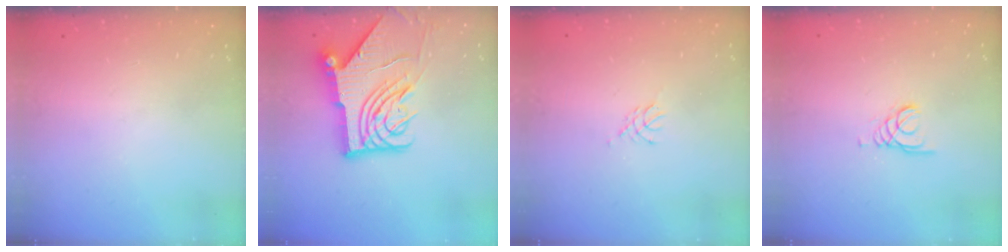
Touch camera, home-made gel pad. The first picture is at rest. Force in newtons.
{"total": 14.7, "press": 14.6, "slide": 1.7}
{"total": 3.8, "press": 3.8, "slide": 0.6}
{"total": 1.3, "press": 1.3, "slide": 0.1}